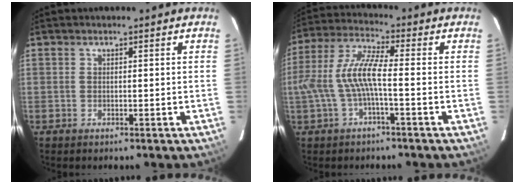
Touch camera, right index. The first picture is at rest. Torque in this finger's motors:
{"motor_torque": [0.87, -0.54, 0.71, 0.21]}